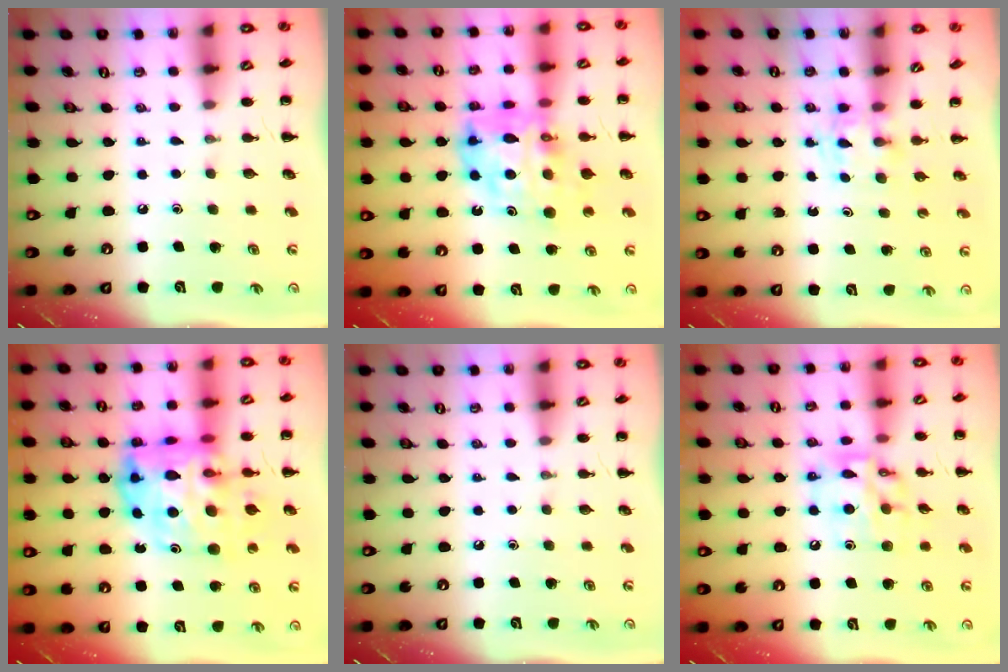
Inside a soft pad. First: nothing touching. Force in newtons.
{"total": 14.8, "press": 14.2, "slide": 4.0}
{"total": 2.8, "press": 2.6, "slide": 1.1}
{"total": 19.0, "press": 18.2, "slide": 5.6}
{"total": 0.0}
{"total": 13.8, "press": 13.6, "slide": 2.3}